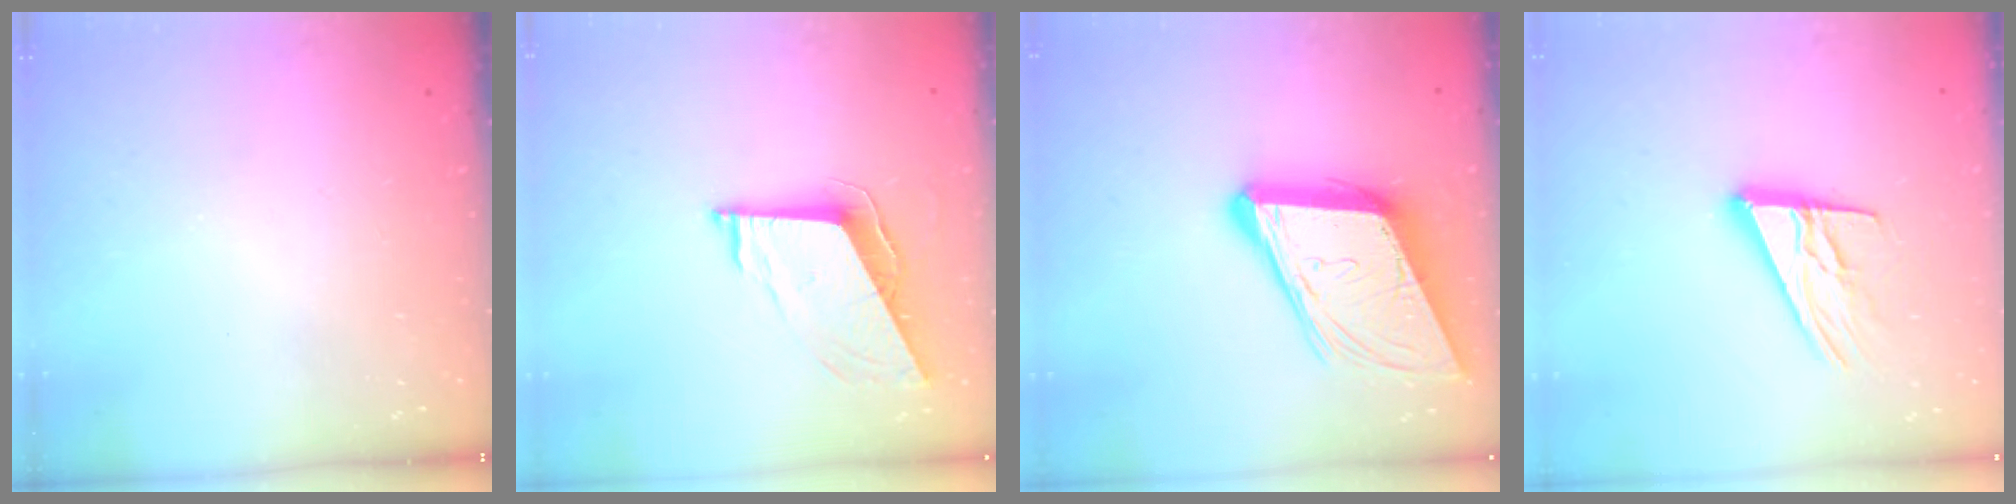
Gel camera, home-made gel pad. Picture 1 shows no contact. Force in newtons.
{"total": 8.5, "press": 8.2, "slide": 2.2}
{"total": 15.8, "press": 15.2, "slide": 4.2}
{"total": 14.9, "press": 14.6, "slide": 2.9}